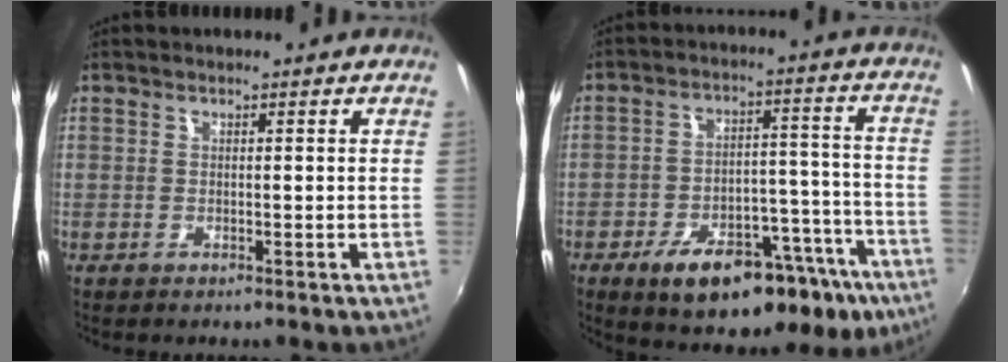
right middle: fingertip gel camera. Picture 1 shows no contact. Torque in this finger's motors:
{"motor_torque": [1.37, -0.77, 0.29, 0.16]}